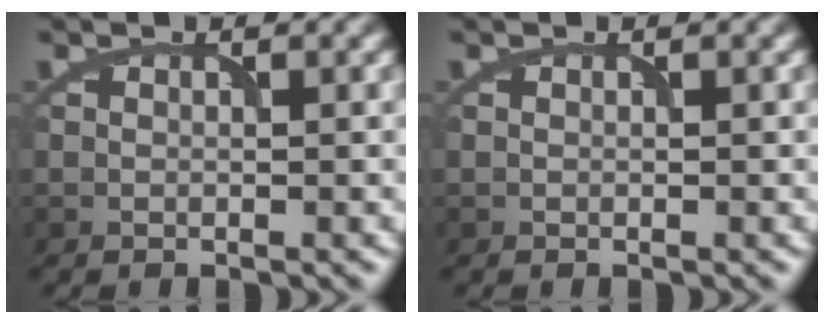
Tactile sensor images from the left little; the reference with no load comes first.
{"total": 0.0}